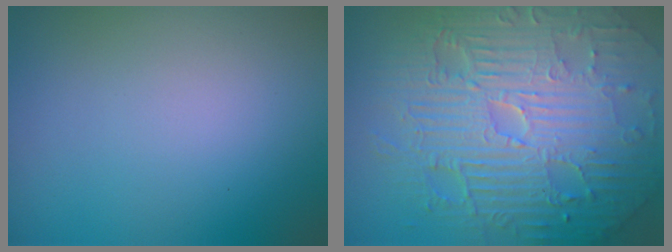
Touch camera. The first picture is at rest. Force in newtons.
{"total": 11.2, "press": 7.2, "slide": 8.6}